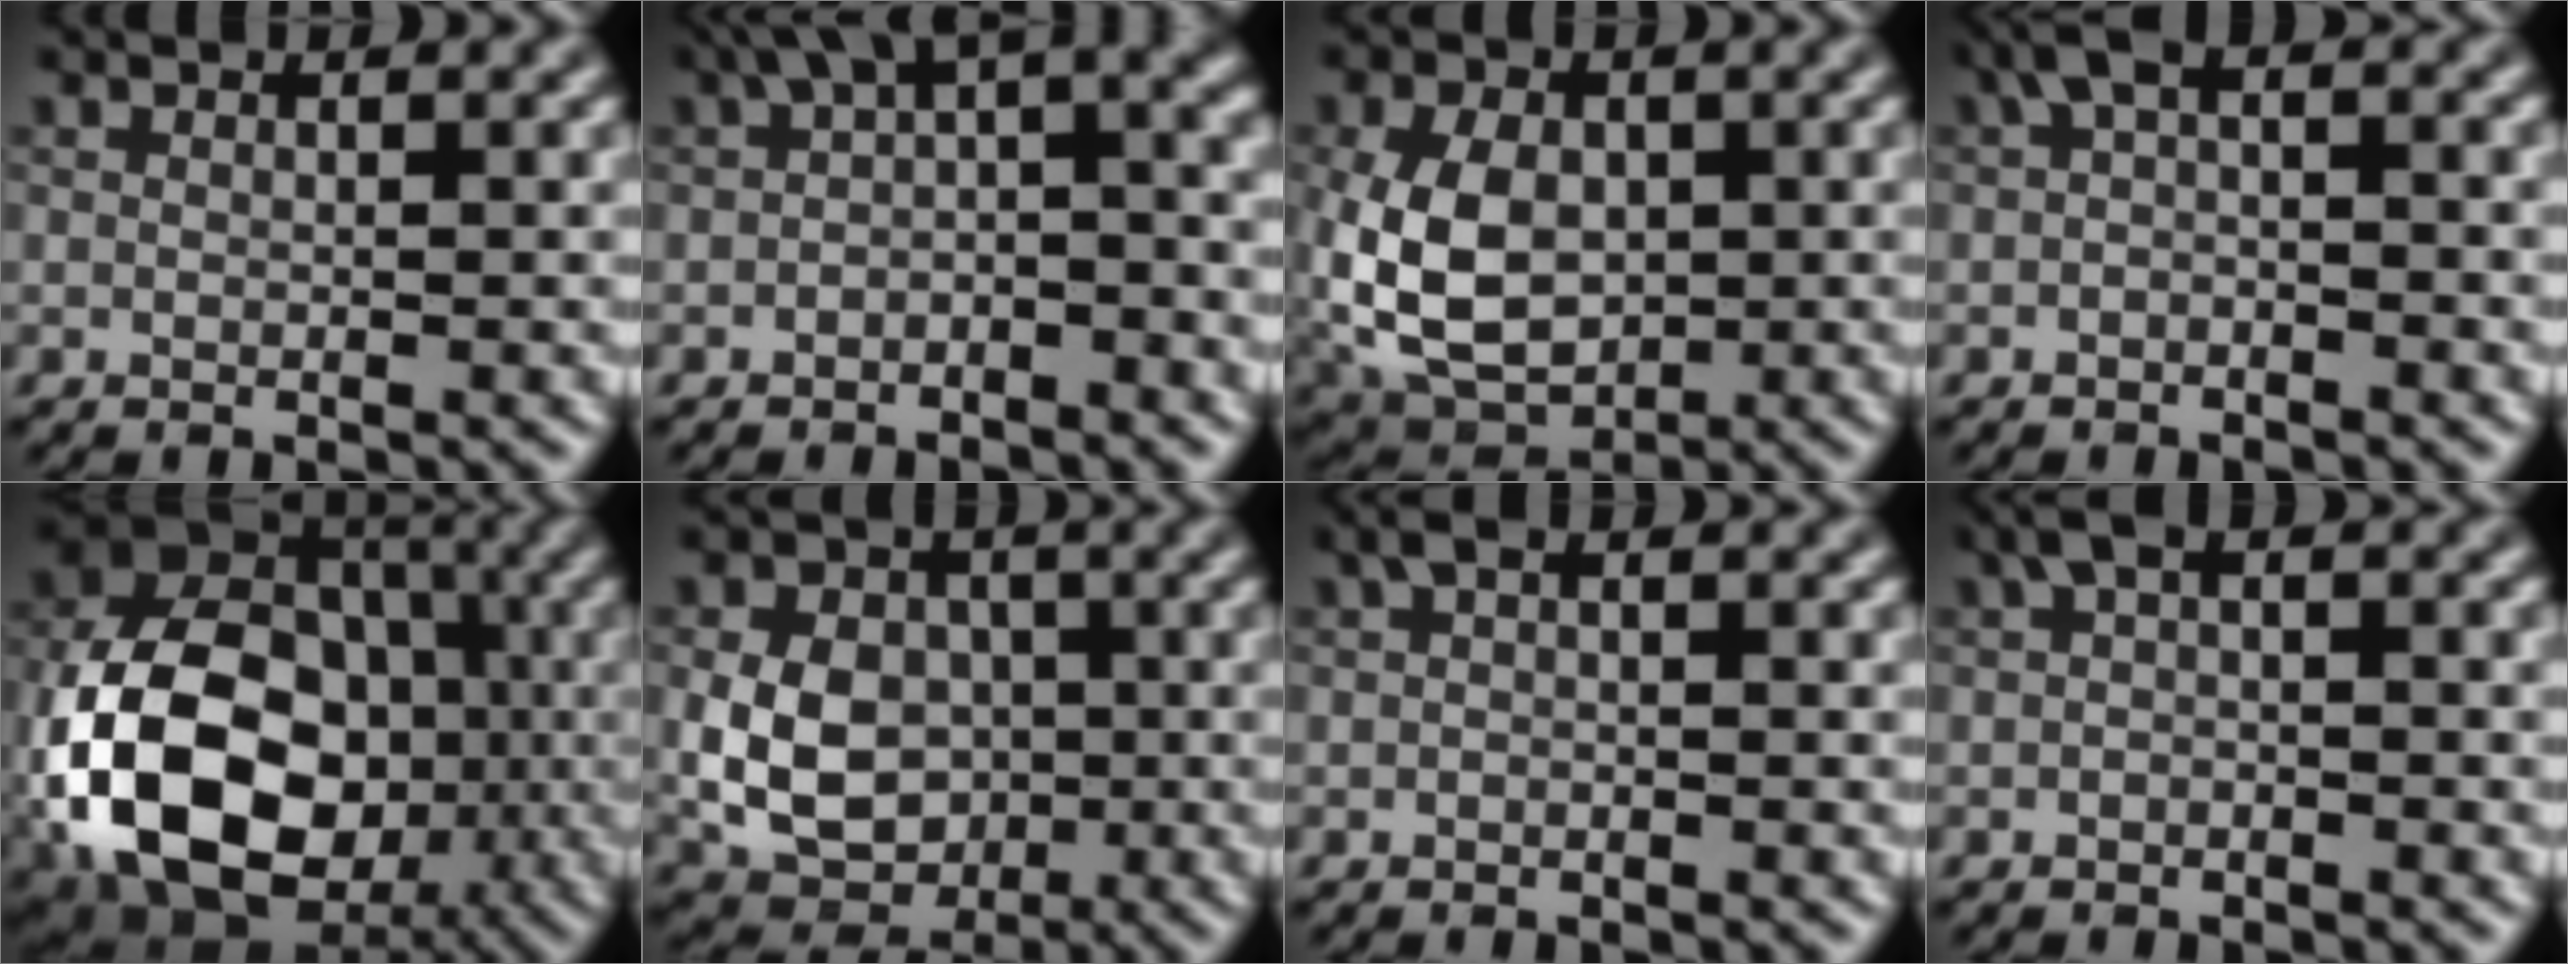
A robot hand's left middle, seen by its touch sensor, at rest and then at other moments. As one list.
[{"total": 6.2, "force": [0.9, 2.8, 5.4], "torque": [-0.066, 0.019, 0.000]}, {"total": 8.7, "force": [-0.3, 6.0, 6.3], "torque": [-0.149, -0.006, -0.008]}, {"total": 2.2, "force": [-0.2, 1.0, 2.0], "torque": [-0.035, 0.011, -0.009]}, {"total": 16.1, "force": [-3.8, 11.6, 10.6], "torque": [-0.211, -0.022, -0.073]}, {"total": 7.0, "force": [-0.5, 5.5, 4.3], "torque": [-0.085, -0.005, -0.014]}, {"total": 1.1, "force": [0.0, 0.6, 1.0], "torque": [-0.019, 0.006, -0.002]}, {"total": 1.8, "force": [0.0, 0.8, 1.6], "torque": [-0.030, 0.009, -0.005]}]